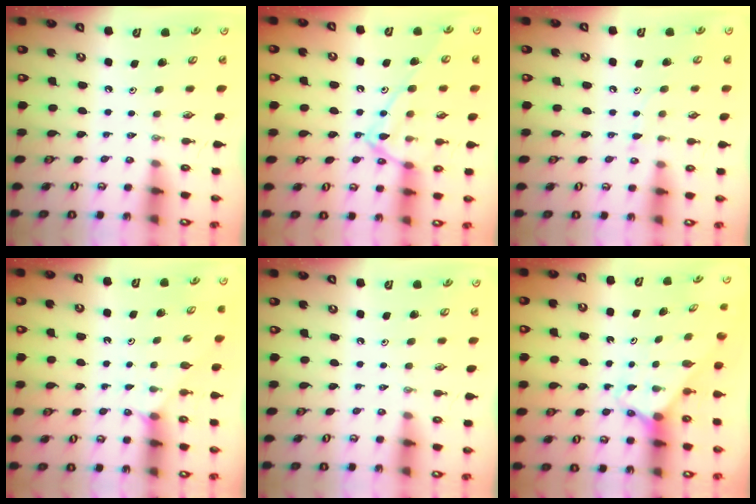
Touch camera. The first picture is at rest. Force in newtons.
{"total": 14.6, "press": 14.5, "slide": 1.1}
{"total": 6.5, "press": 6.5, "slide": 0.6}
{"total": 2.2, "press": 2.2, "slide": 0.4}
{"total": 0.0}
{"total": 2.4, "press": 2.4, "slide": 0.2}